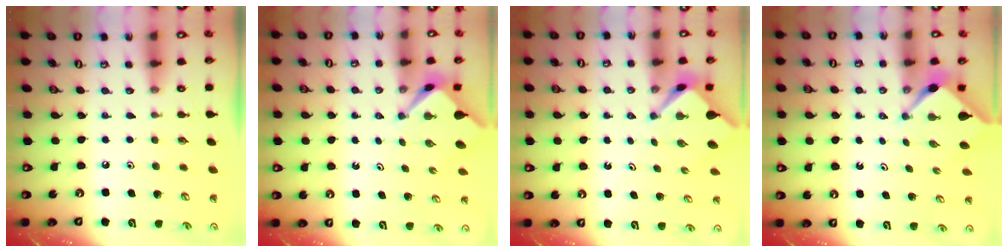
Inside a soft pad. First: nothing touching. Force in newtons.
{"total": 2.9, "press": 2.9, "slide": 0.4}
{"total": 3.1, "press": 3.0, "slide": 0.4}
{"total": 2.1, "press": 2.1, "slide": 0.3}